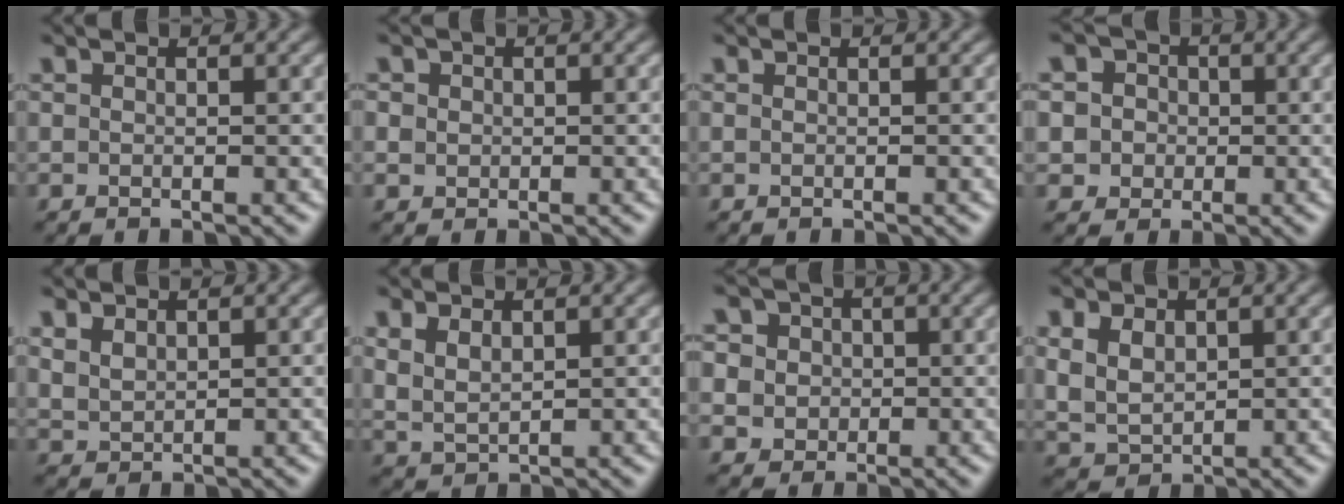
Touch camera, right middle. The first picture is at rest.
{"total": 1.5, "force": [0.7, 1.3, 0.2], "torque": [-0.006, 0.001, 0.013]}
{"total": 0.0}
{"total": 5.9, "force": [2.3, 5.0, 2.0], "torque": [-0.036, 0.024, 0.021]}
{"total": 1.9, "force": [1.4, 1.0, 0.6], "torque": [-0.020, 0.001, 0.036]}
{"total": 2.3, "force": [1.4, 1.4, 1.3], "torque": [-0.036, -0.002, 0.034]}
{"total": 7.3, "force": [3.0, 6.1, 2.6], "torque": [-0.058, 0.029, 0.030]}
{"total": 3.7, "force": [1.4, 2.7, 2.1], "torque": [-0.049, 0.004, 0.022]}